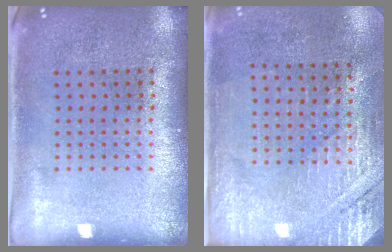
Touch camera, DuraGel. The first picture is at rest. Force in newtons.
{"total": 2.8, "press": 2.6, "slide": 1.0}